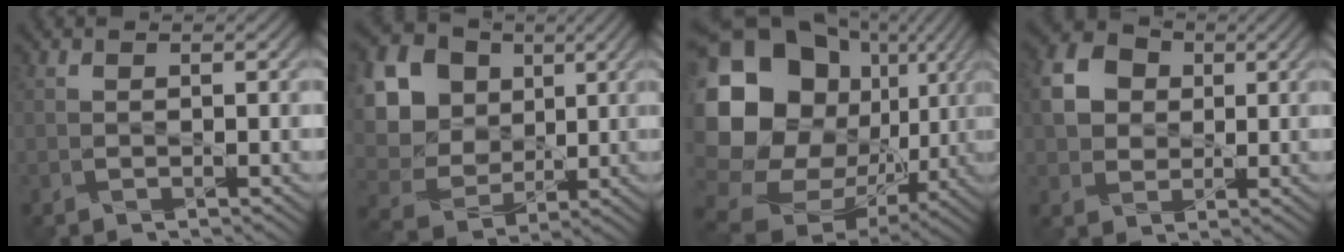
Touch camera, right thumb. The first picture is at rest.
{"total": 18.2, "force": [5.9, 15.0, 8.5], "torque": [-0.283, 0.025, 0.143]}
{"total": 22.3, "force": [3.5, 18.4, 12.1], "torque": [-0.304, -0.004, 0.086]}
{"total": 6.6, "force": [1.2, 5.5, 3.4], "torque": [-0.090, 0.012, 0.013]}